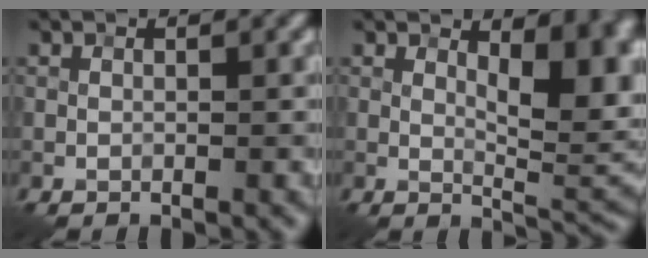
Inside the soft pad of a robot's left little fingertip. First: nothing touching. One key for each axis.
{"total": 7.5, "fx": 1.6, "fy": 3.2, "fz": 6.6, "tx": -0.091, "ty": -0.003, "tz": 0.030}